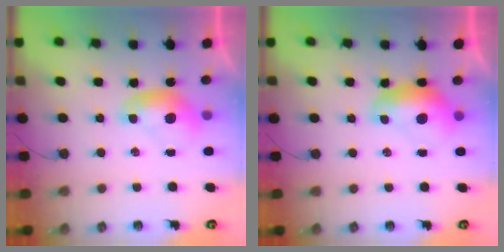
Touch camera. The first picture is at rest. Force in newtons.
{"total": 1.6, "press": 1.4, "slide": 0.6}